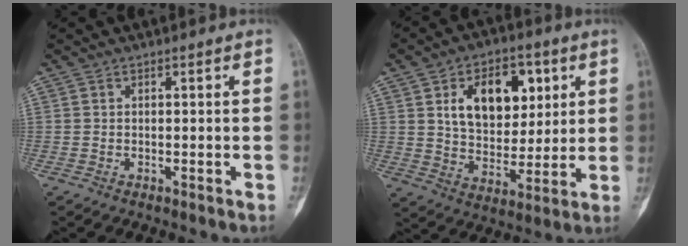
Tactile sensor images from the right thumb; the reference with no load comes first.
{"total": 15.6, "force": [5.2, 10.1, 10.7], "torque": [-0.119, -0.014, 0.093]}